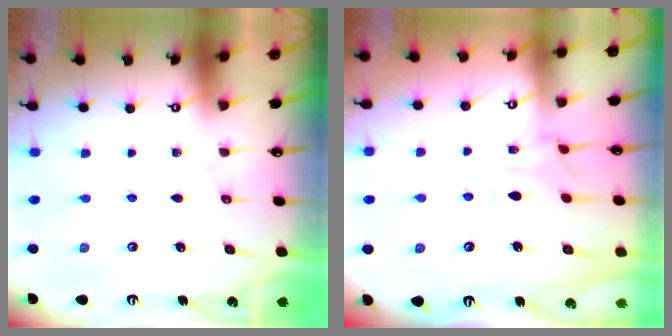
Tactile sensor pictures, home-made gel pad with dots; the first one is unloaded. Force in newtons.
{"total": 1.2, "press": 0.7, "slide": 1.0}